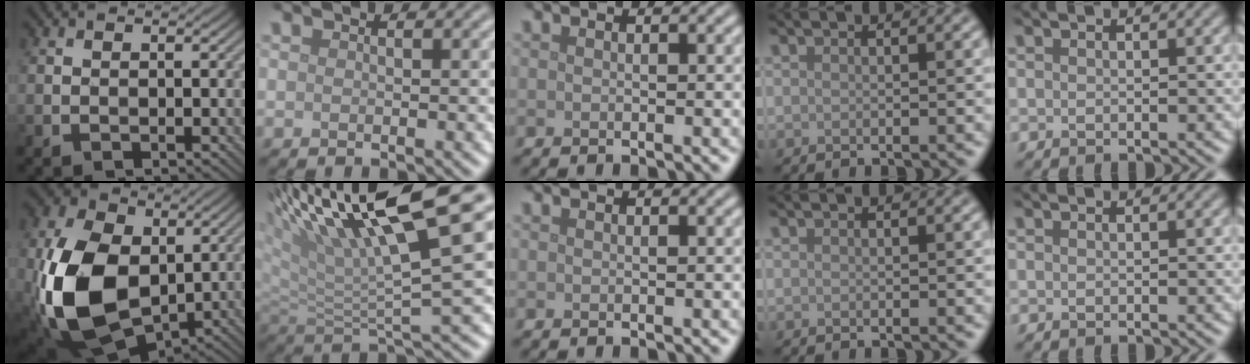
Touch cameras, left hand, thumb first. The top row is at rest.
{"thumb": {"total": 15.9, "force": [-0.6, 10.8, 11.7], "torque": [-0.293, -0.023, -0.008]}, "index": {"total": 12.5, "force": [6.4, 2.3, 10.4], "torque": [-0.173, 0.012, 0.108]}}